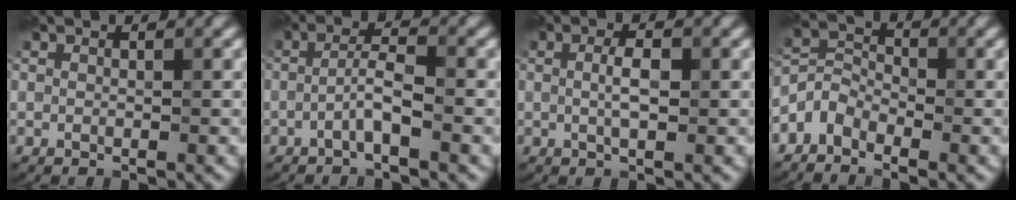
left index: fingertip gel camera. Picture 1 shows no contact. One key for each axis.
{"total": 2.1, "fx": -1.0, "fy": 0.0, "fz": 1.8, "tx": -0.036, "ty": 0.013, "tz": -0.025}
{"total": 2.0, "fx": 0.2, "fy": 0.5, "fz": 1.9, "tx": -0.040, "ty": 0.002, "tz": 0.003}
{"total": 2.6, "fx": -2.1, "fy": 1.4, "fz": 0.6, "tx": -0.013, "ty": 0.010, "tz": -0.054}